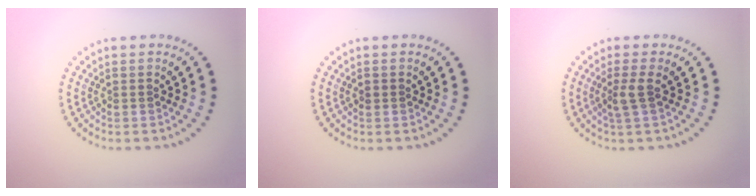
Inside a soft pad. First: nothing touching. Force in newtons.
{"total": 0.6, "press": 0.6, "slide": 0.2}
{"total": 1.8, "press": 1.3, "slide": 1.1}